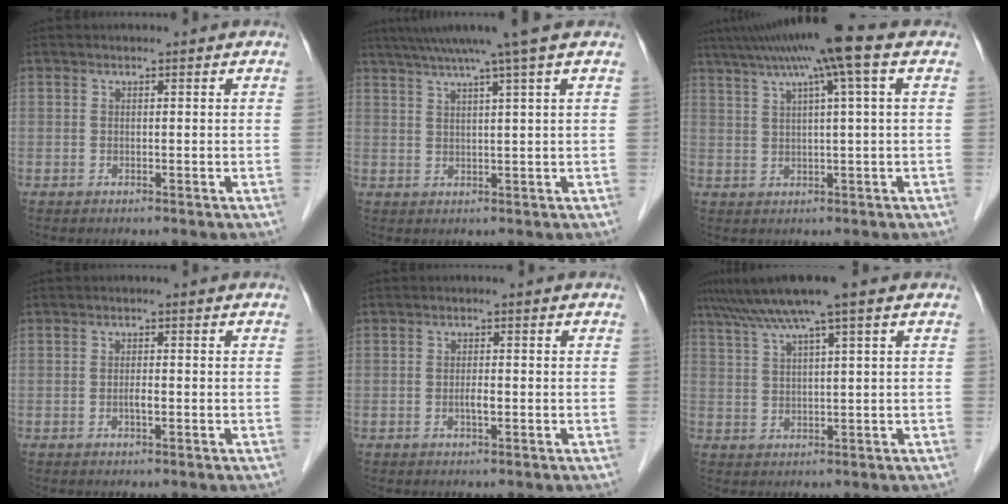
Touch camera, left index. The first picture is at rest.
{"total": 7.7, "force": [5.7, -2.0, 4.7], "torque": [-0.072, 0.018, 0.083]}
{"total": 7.7, "force": [4.0, 0.2, 6.5], "torque": [-0.106, 0.034, 0.060]}
{"total": 1.4, "force": [-0.5, 0.2, 1.3], "torque": [-0.026, 0.001, -0.009]}
{"total": 1.6, "force": [-0.5, 0.3, 1.5], "torque": [-0.030, 0.001, -0.009]}
{"total": 7.8, "force": [5.2, -0.9, 5.7], "torque": [-0.101, 0.030, 0.089]}